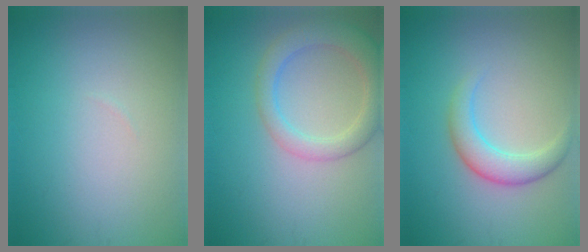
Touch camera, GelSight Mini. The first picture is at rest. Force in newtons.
{"total": 4.2, "press": 4.2, "slide": 0.2}
{"total": 3.2, "press": 3.2, "slide": 0.1}